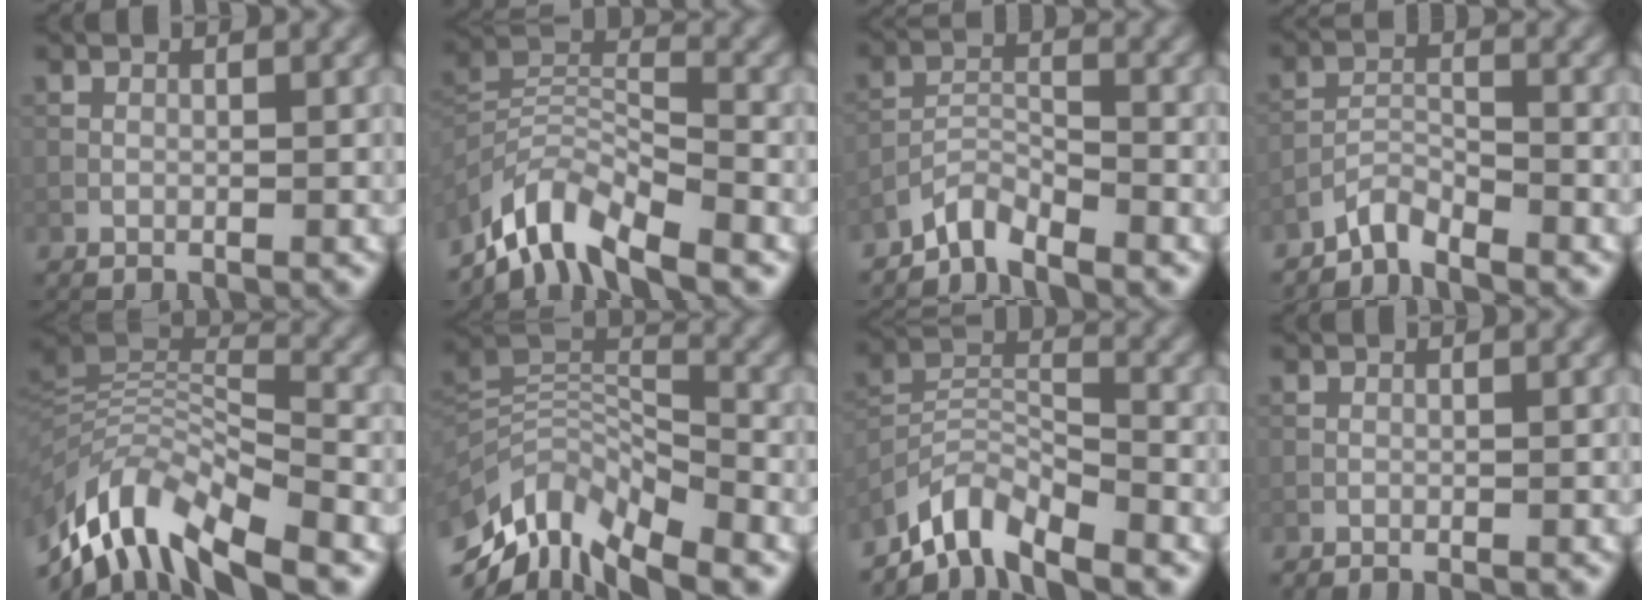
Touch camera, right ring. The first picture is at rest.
{"total": 7.7, "force": [-6.5, 1.9, 3.7], "torque": [-0.066, -0.005, -0.135]}
{"total": 2.9, "force": [-2.7, 0.5, 0.9], "torque": [-0.016, 0.004, -0.062]}
{"total": 2.6, "force": [-2.4, 0.4, 0.7], "torque": [-0.015, 0.004, -0.056]}
{"total": 11.0, "force": [-6.7, 3.8, 7.9], "torque": [-0.156, 0.013, -0.130]}
{"total": 11.0, "force": [-7.2, 4.8, 6.7], "torque": [-0.132, -0.001, -0.139]}
{"total": 5.2, "force": [-4.7, 1.3, 2.0], "torque": [-0.031, -0.001, -0.099]}
{"total": 0.0}